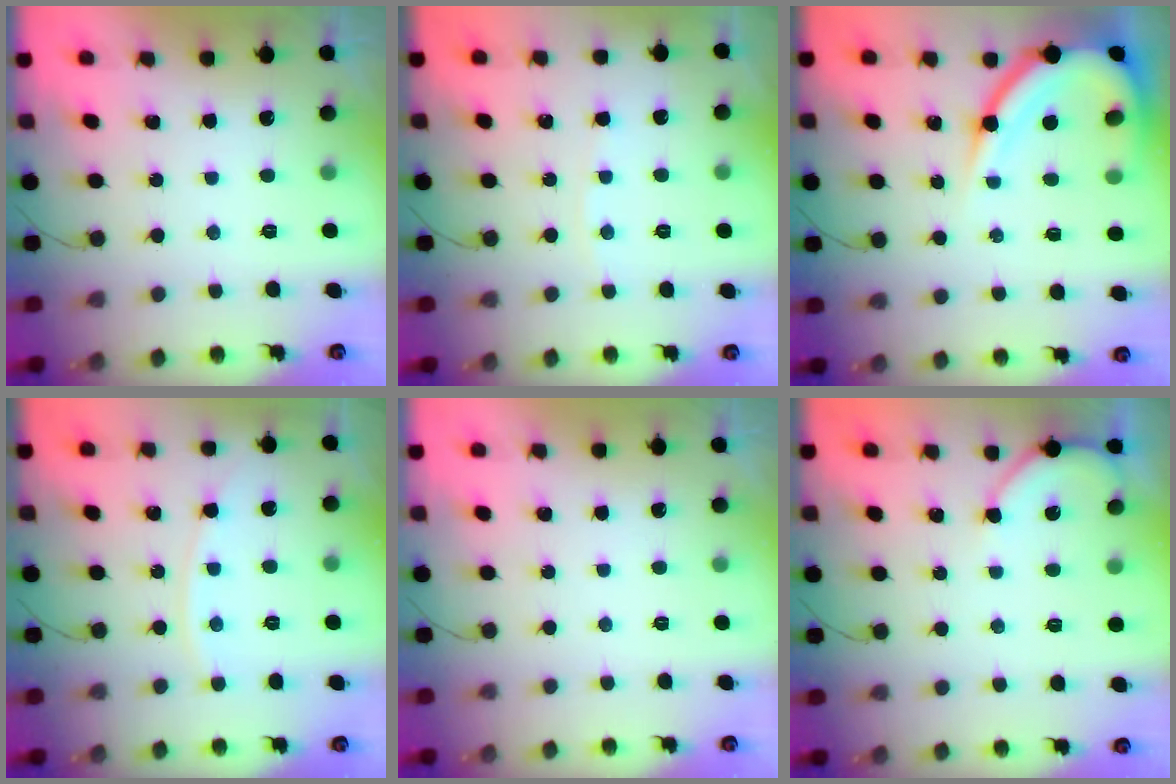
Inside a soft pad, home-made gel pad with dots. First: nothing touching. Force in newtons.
{"total": 1.5, "press": 1.5, "slide": 0.2}
{"total": 12.9, "press": 12.8, "slide": 1.3}
{"total": 5.4, "press": 5.4, "slide": 0.4}
{"total": 0.0}
{"total": 3.6, "press": 3.5, "slide": 0.5}